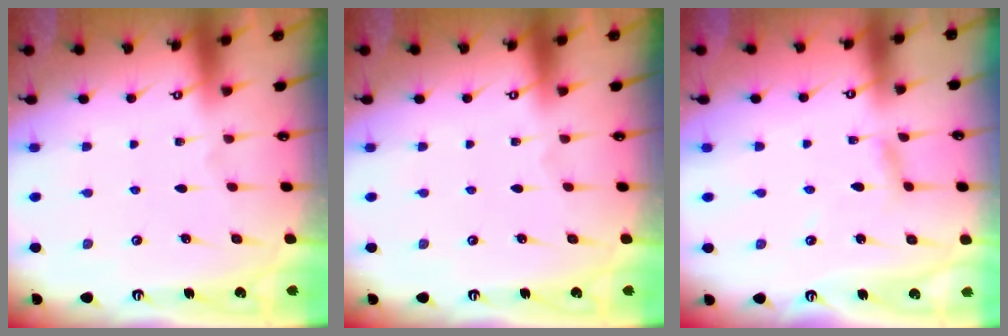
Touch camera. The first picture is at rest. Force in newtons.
{"total": 0.0}
{"total": 2.9, "press": 2.9, "slide": 0.3}